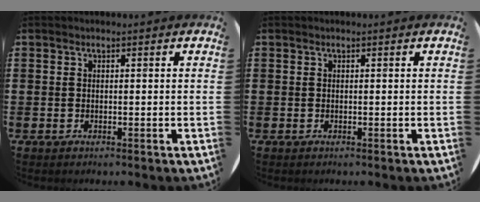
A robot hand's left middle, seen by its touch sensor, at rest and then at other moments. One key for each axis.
{"total": 0.0}